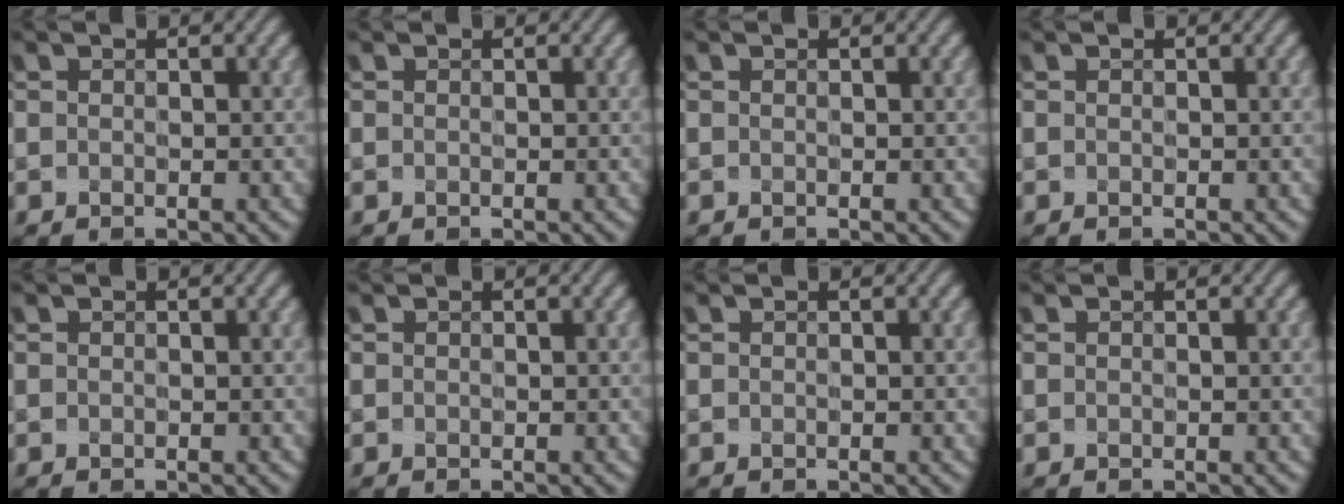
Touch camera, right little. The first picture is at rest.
{"total": 0.0}
{"total": 0.0}
{"total": 0.0}
{"total": 0.0}
{"total": 0.0}
{"total": 0.0}
{"total": 0.0}